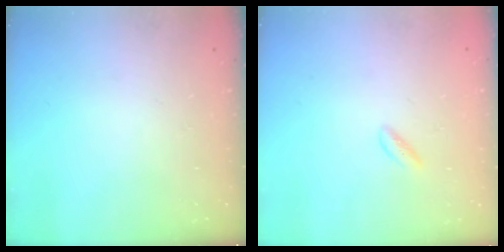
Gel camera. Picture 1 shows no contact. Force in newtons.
{"total": 1.3, "press": 1.1, "slide": 0.7}